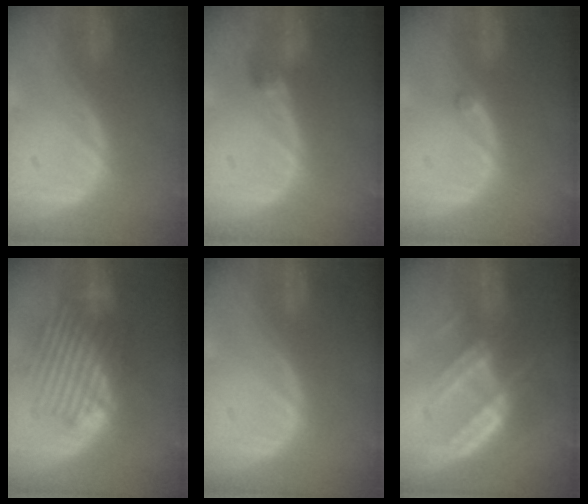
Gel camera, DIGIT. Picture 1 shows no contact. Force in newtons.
{"total": 2.6, "press": 2.6, "slide": 0.6}
{"total": 0.7, "press": 0.7, "slide": 0.1}
{"total": 8.4, "press": 8.0, "slide": 2.5}
{"total": 0.0}
{"total": 6.8, "press": 6.8, "slide": 0.9}